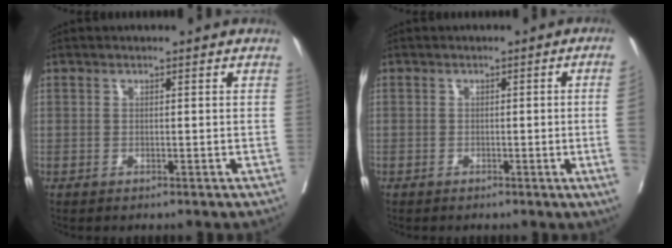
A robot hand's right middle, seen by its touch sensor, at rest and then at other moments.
{"total": 4.6, "force": [-0.7, -1.6, 4.2], "torque": [-0.044, -0.009, -0.008]}